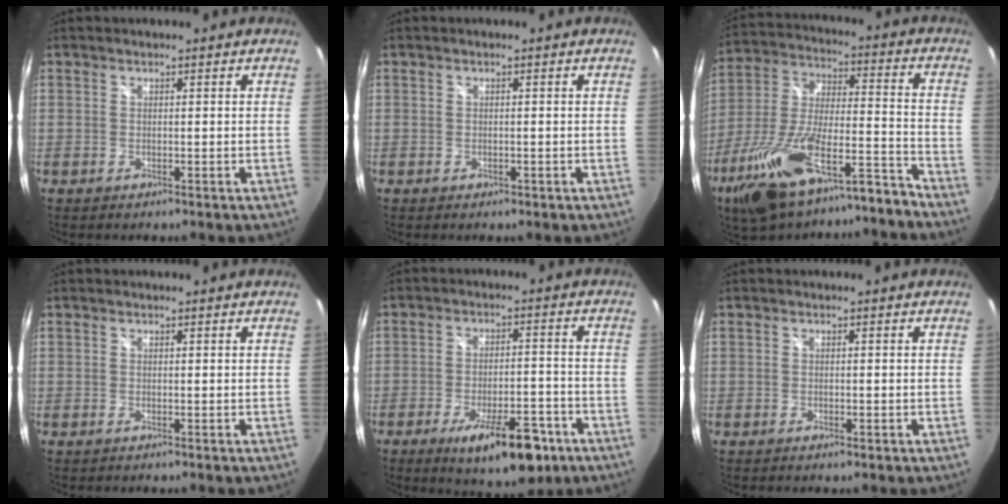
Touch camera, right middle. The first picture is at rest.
{"total": 1.0, "force": [-0.4, 0.7, 0.5], "torque": [-0.007, -0.004, -0.007]}
{"total": 20.7, "force": [-15.3, 5.7, 12.8], "torque": [-0.252, -0.016, -0.260]}
{"total": 0.0}
{"total": 13.6, "force": [-8.0, 4.8, 9.9], "torque": [-0.160, -0.010, -0.112]}
{"total": 0.9, "force": [-0.4, 0.4, 0.6], "torque": [-0.010, -0.002, -0.007]}